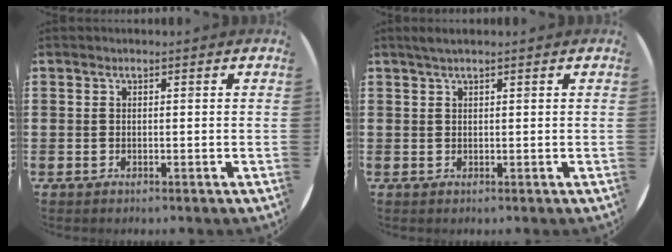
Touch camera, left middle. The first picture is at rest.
{"total": 1.1, "force": [0.8, 0.0, 0.7], "torque": [-0.014, 0.003, 0.014]}